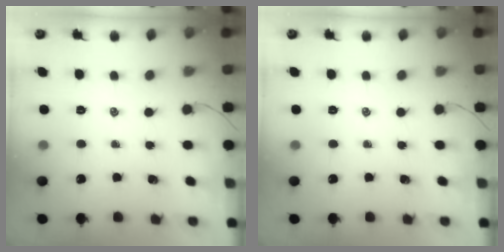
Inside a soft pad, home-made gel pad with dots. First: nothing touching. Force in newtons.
{"total": 0.0}